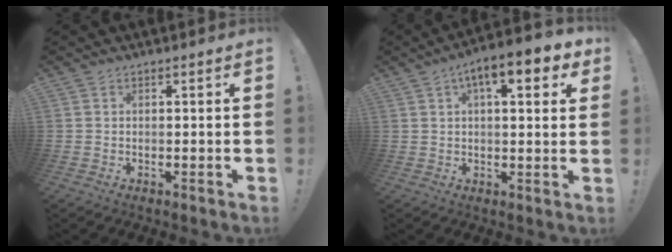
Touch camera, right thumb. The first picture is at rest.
{"total": 9.5, "force": [4.2, 3.0, 8.0], "torque": [-0.106, -0.014, 0.063]}